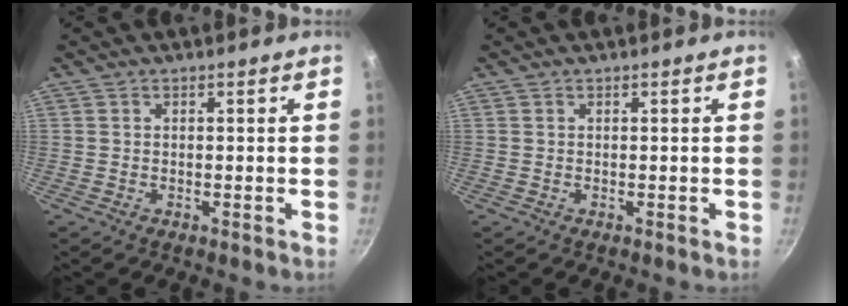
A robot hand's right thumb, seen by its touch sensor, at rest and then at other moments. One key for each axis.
{"total": 0.0}